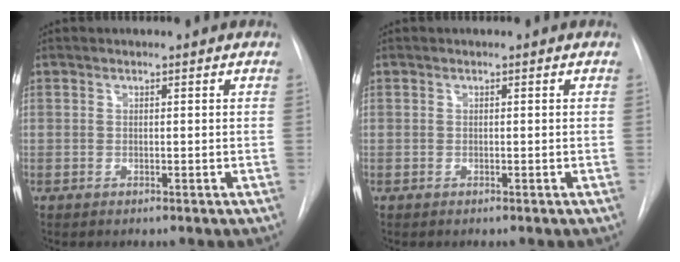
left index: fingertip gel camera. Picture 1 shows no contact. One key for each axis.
{"total": 0.0}